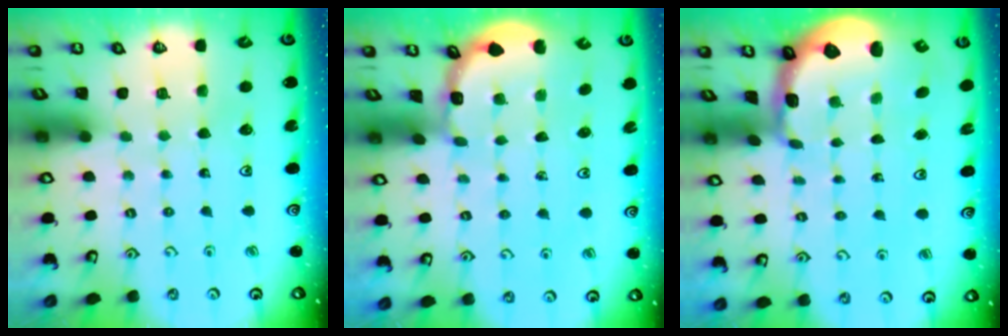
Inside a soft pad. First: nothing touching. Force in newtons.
{"total": 1.6, "press": 1.6, "slide": 0.2}
{"total": 2.3, "press": 1.5, "slide": 1.8}